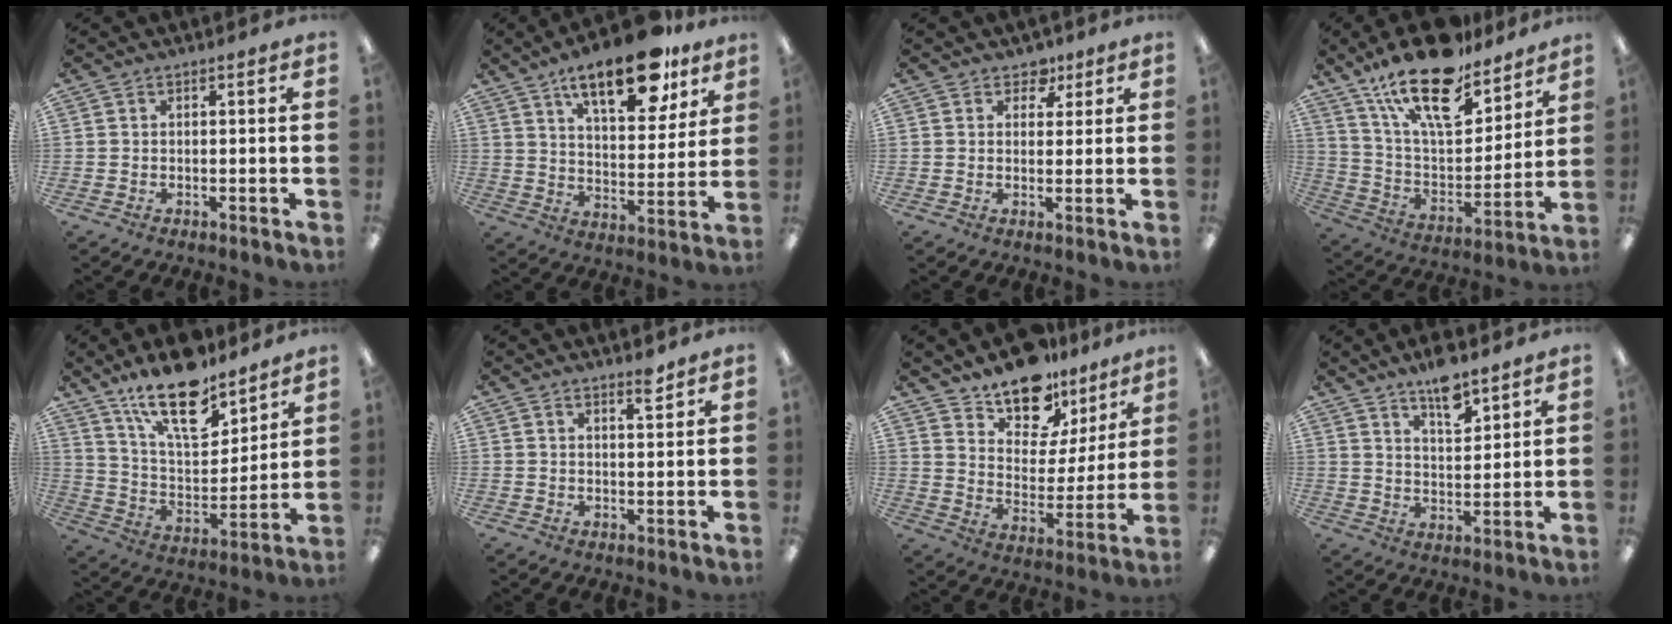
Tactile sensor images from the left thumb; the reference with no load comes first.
{"total": 19.4, "force": [12.7, 7.7, 12.4], "torque": [-0.178, -0.064, 0.206]}
{"total": 4.4, "force": [2.7, 3.3, 1.3], "torque": [-0.004, -0.011, 0.045]}
{"total": 22.1, "force": [15.5, 9.1, 12.8], "torque": [-0.216, -0.093, 0.271]}
{"total": 19.2, "force": [13.5, 7.8, 11.1], "torque": [-0.181, -0.080, 0.233]}
{"total": 3.3, "force": [2.8, 0.6, 1.7], "torque": [-0.015, -0.017, 0.043]}
{"total": 14.3, "force": [11.8, 7.0, 4.2], "torque": [-0.072, -0.092, 0.217]}
{"total": 8.8, "force": [6.9, 3.2, 4.4], "torque": [-0.062, -0.043, 0.120]}